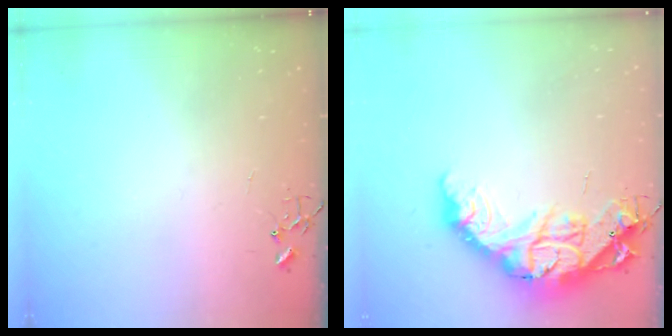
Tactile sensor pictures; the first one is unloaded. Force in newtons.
{"total": 21.4, "press": 21.3, "slide": 2.0}